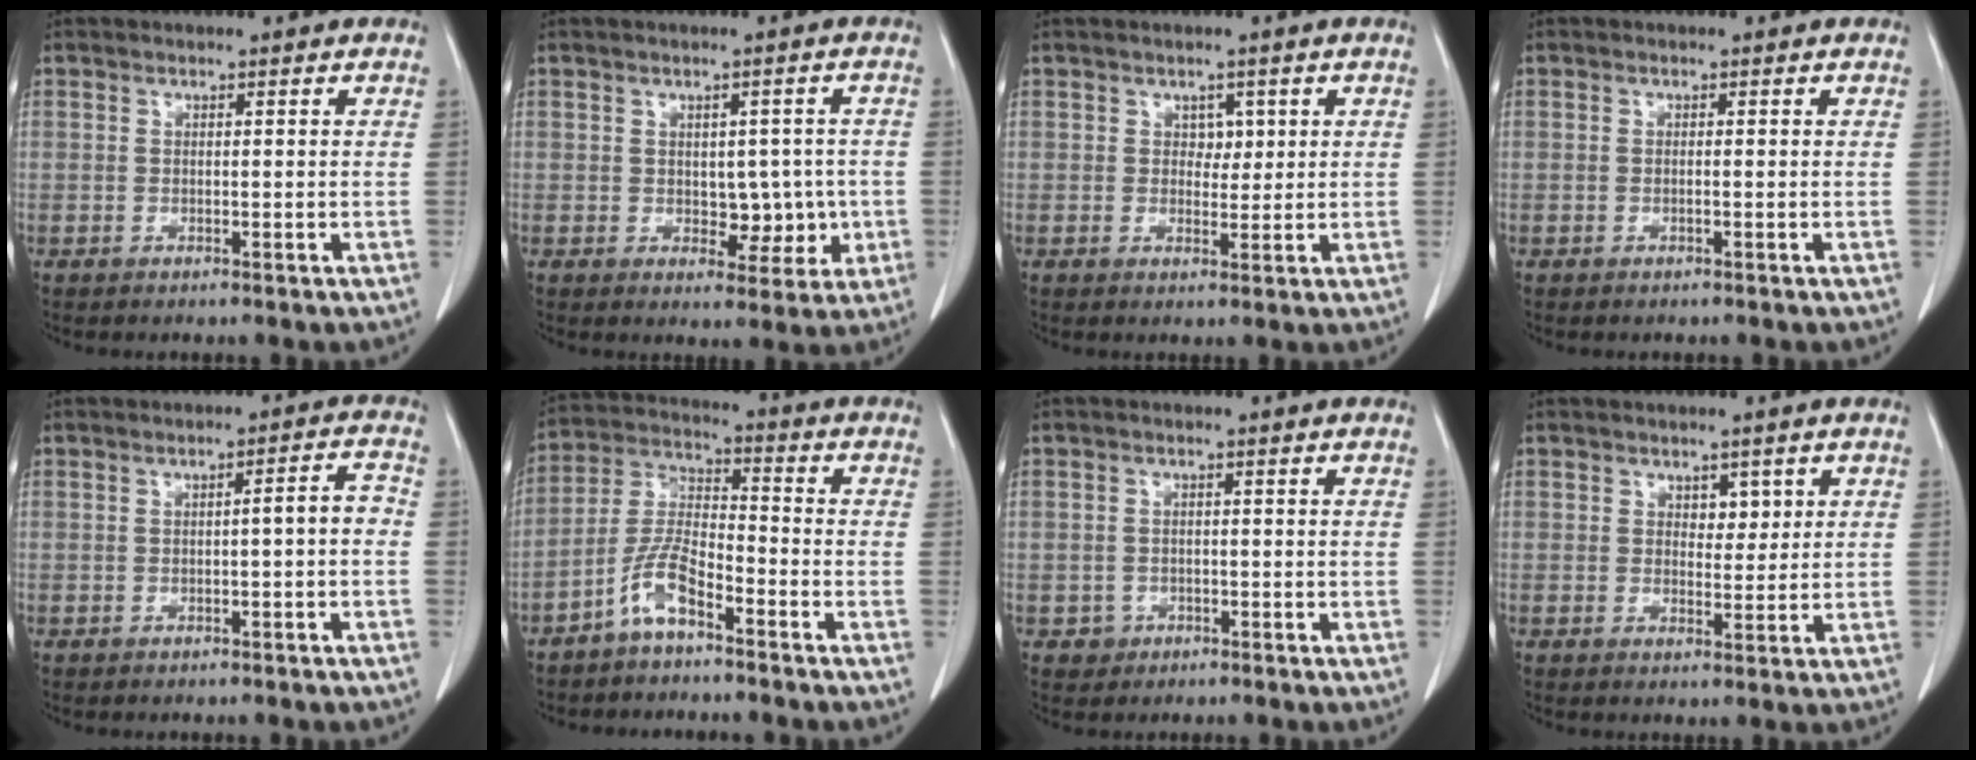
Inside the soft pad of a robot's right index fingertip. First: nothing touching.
{"total": 5.4, "force": [-0.5, 3.4, 4.1], "torque": [-0.043, 0.010, 0.003]}
{"total": 2.2, "force": [0.8, 1.6, 1.3], "torque": [-0.012, -0.001, 0.011]}
{"total": 0.0}
{"total": 3.2, "force": [-0.6, 0.3, 3.1], "torque": [-0.038, 0.010, -0.010]}
{"total": 7.4, "force": [-4.9, 2.1, 5.1], "torque": [-0.121, 0.008, -0.102]}
{"total": 2.3, "force": [-0.9, 2.1, 0.0], "torque": [0.007, 0.011, -0.013]}
{"total": 2.6, "force": [1.2, 1.7, 1.6], "torque": [-0.016, -0.003, 0.018]}